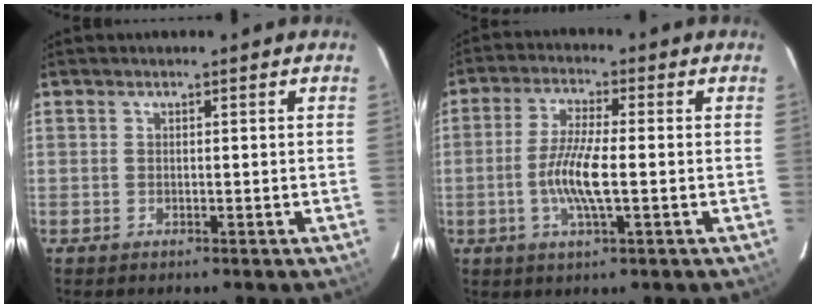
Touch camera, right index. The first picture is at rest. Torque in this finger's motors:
{"motor_torque": [0.23, -0.15, 0.31, 0.08]}